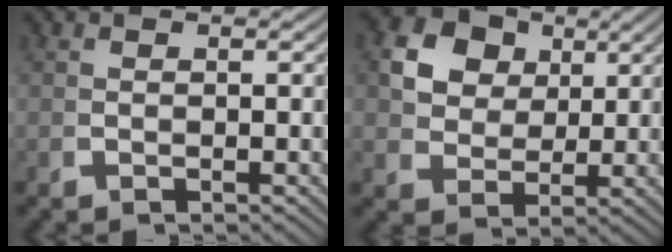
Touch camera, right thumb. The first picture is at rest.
{"total": 10.2, "force": [3.2, 8.2, 5.1], "torque": [-0.116, -0.012, 0.055]}